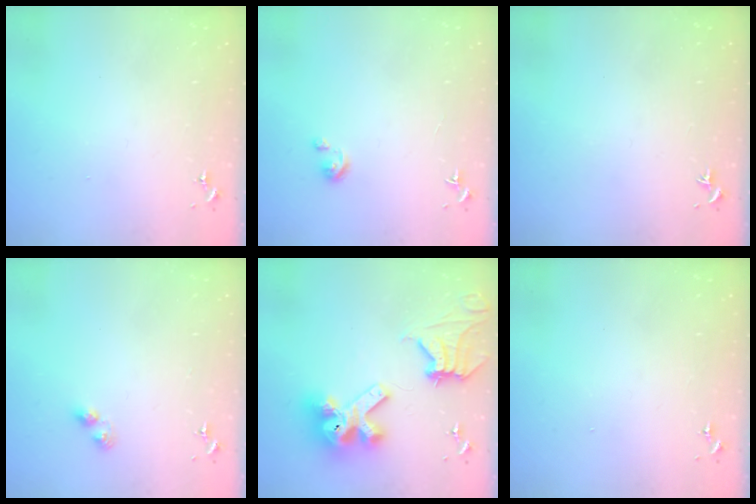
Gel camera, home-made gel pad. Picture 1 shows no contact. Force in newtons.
{"total": 2.7, "press": 2.6, "slide": 0.3}
{"total": 0.0}
{"total": 3.3, "press": 3.2, "slide": 0.5}
{"total": 15.7, "press": 15.6, "slide": 1.8}
{"total": 0.0}